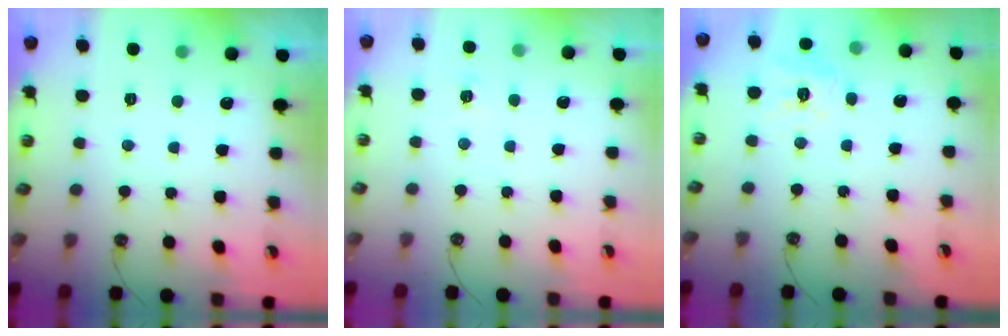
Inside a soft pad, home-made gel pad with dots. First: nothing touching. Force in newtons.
{"total": 2.2, "press": 2.2, "slide": 0.3}
{"total": 9.9, "press": 9.8, "slide": 0.9}